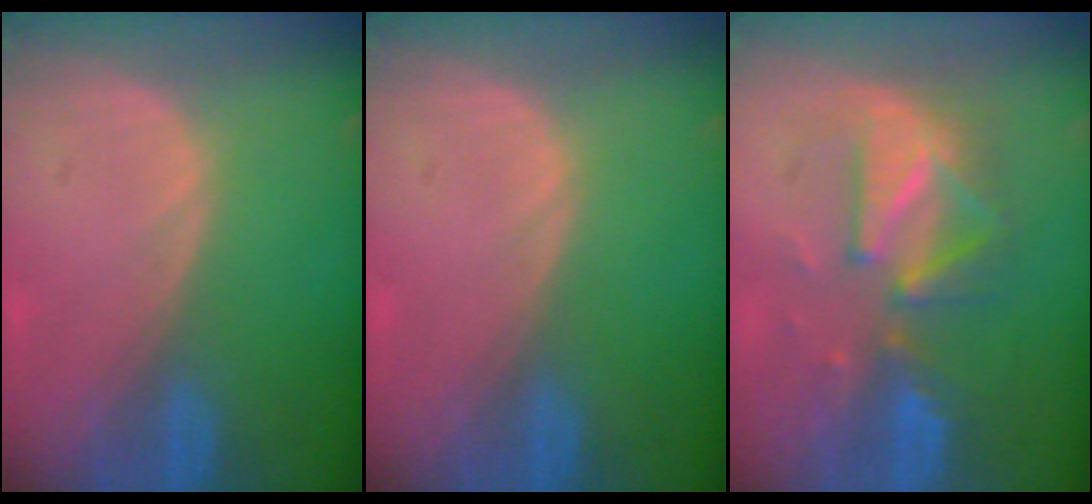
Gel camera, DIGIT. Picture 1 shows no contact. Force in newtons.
{"total": 0.0}
{"total": 8.2, "press": 8.2, "slide": 0.7}